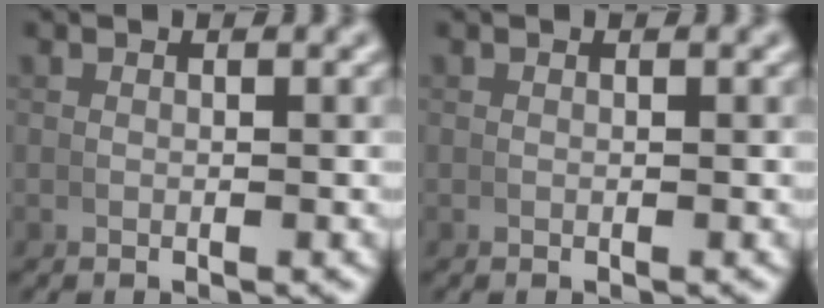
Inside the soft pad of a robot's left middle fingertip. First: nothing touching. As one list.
[{"total": 0.0}]